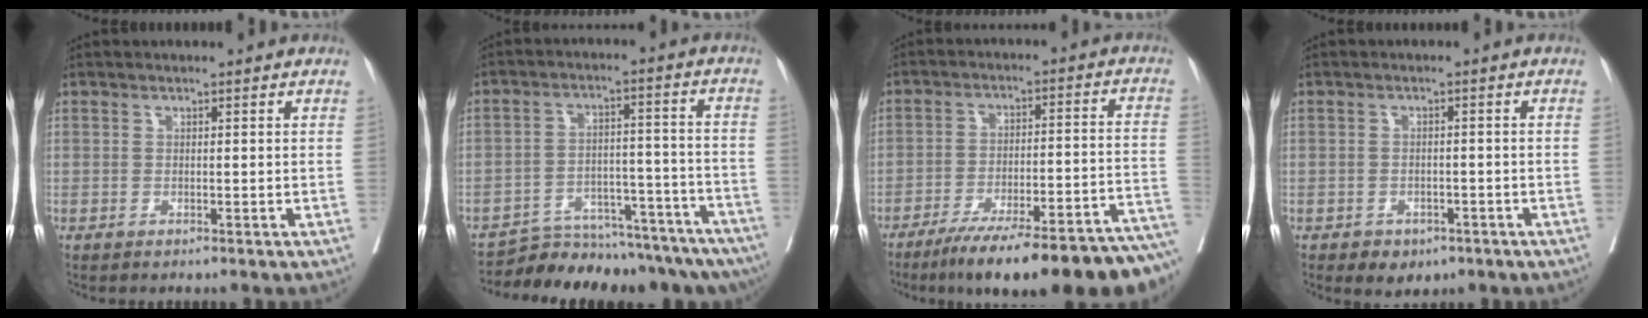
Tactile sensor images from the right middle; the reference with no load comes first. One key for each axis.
{"total": 18.6, "fx": -17.1, "fy": 3.3, "fz": 6.4, "tx": -0.052, "ty": 0.020, "tz": -0.238}
{"total": 24.9, "fx": -20.5, "fy": 1.8, "fz": 13.9, "tx": -0.119, "ty": -0.004, "tz": -0.283}
{"total": 4.4, "fx": -2.8, "fy": 3.0, "fz": 1.6, "tx": -0.018, "ty": 0.006, "tz": -0.028}